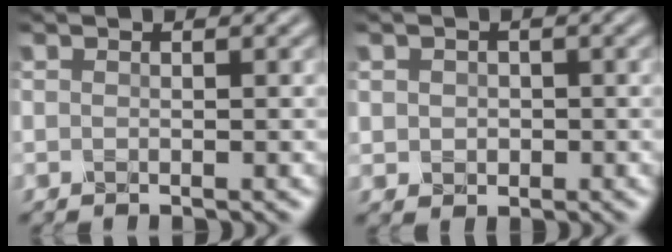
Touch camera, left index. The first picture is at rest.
{"total": 1.3, "force": [0.2, 1.3, 0.3], "torque": [0.001, -0.001, 0.000]}